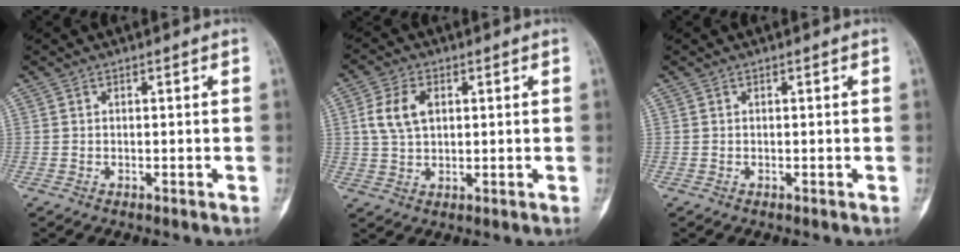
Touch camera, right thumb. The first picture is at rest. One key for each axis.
{"total": 6.9, "fx": 1.7, "fy": 4.3, "fz": 5.0, "tx": -0.101, "ty": 0.004, "tz": 0.033}
{"total": 0.0}